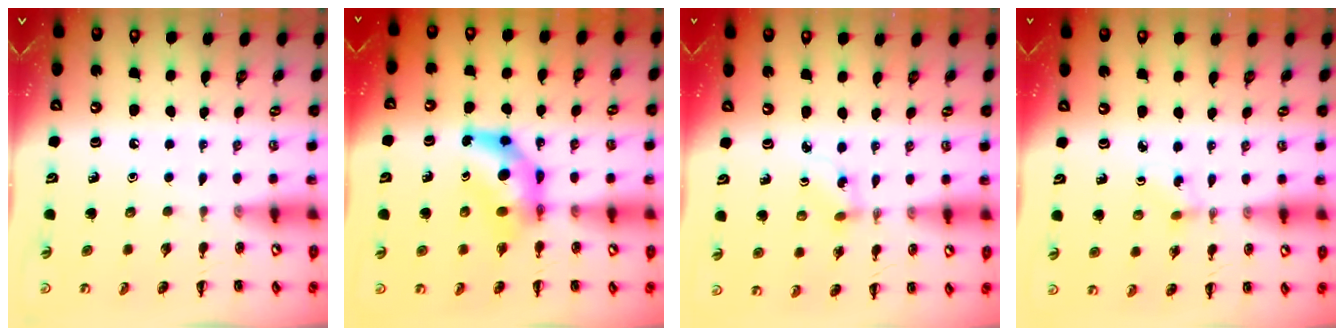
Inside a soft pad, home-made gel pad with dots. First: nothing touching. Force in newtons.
{"total": 6.6, "press": 6.5, "slide": 1.2}
{"total": 2.2, "press": 2.0, "slide": 1.0}
{"total": 1.4, "press": 1.2, "slide": 0.7}